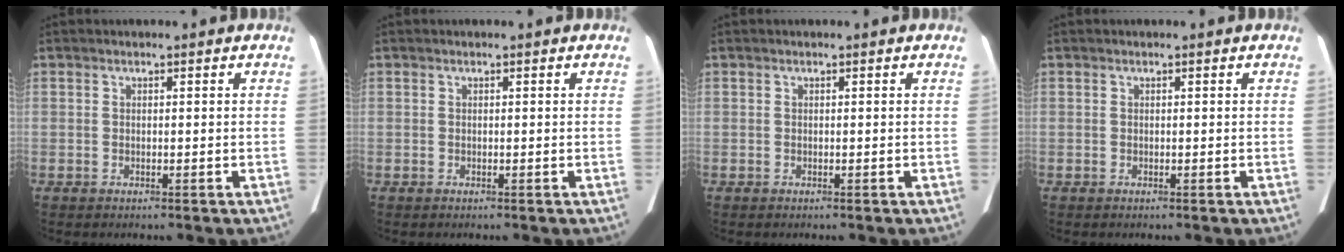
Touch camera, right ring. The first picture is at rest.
{"total": 0.0}
{"total": 0.0}
{"total": 0.0}